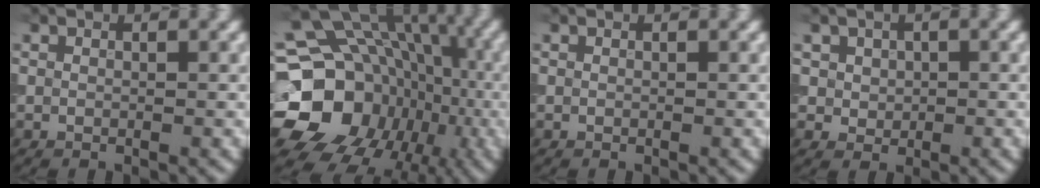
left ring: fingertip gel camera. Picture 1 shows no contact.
{"total": 21.6, "force": [-3.9, 18.8, 9.8], "torque": [-0.162, -0.008, -0.093]}
{"total": 0.0}
{"total": 2.7, "force": [1.0, 2.3, 1.1], "torque": [-0.024, 0.002, 0.025]}